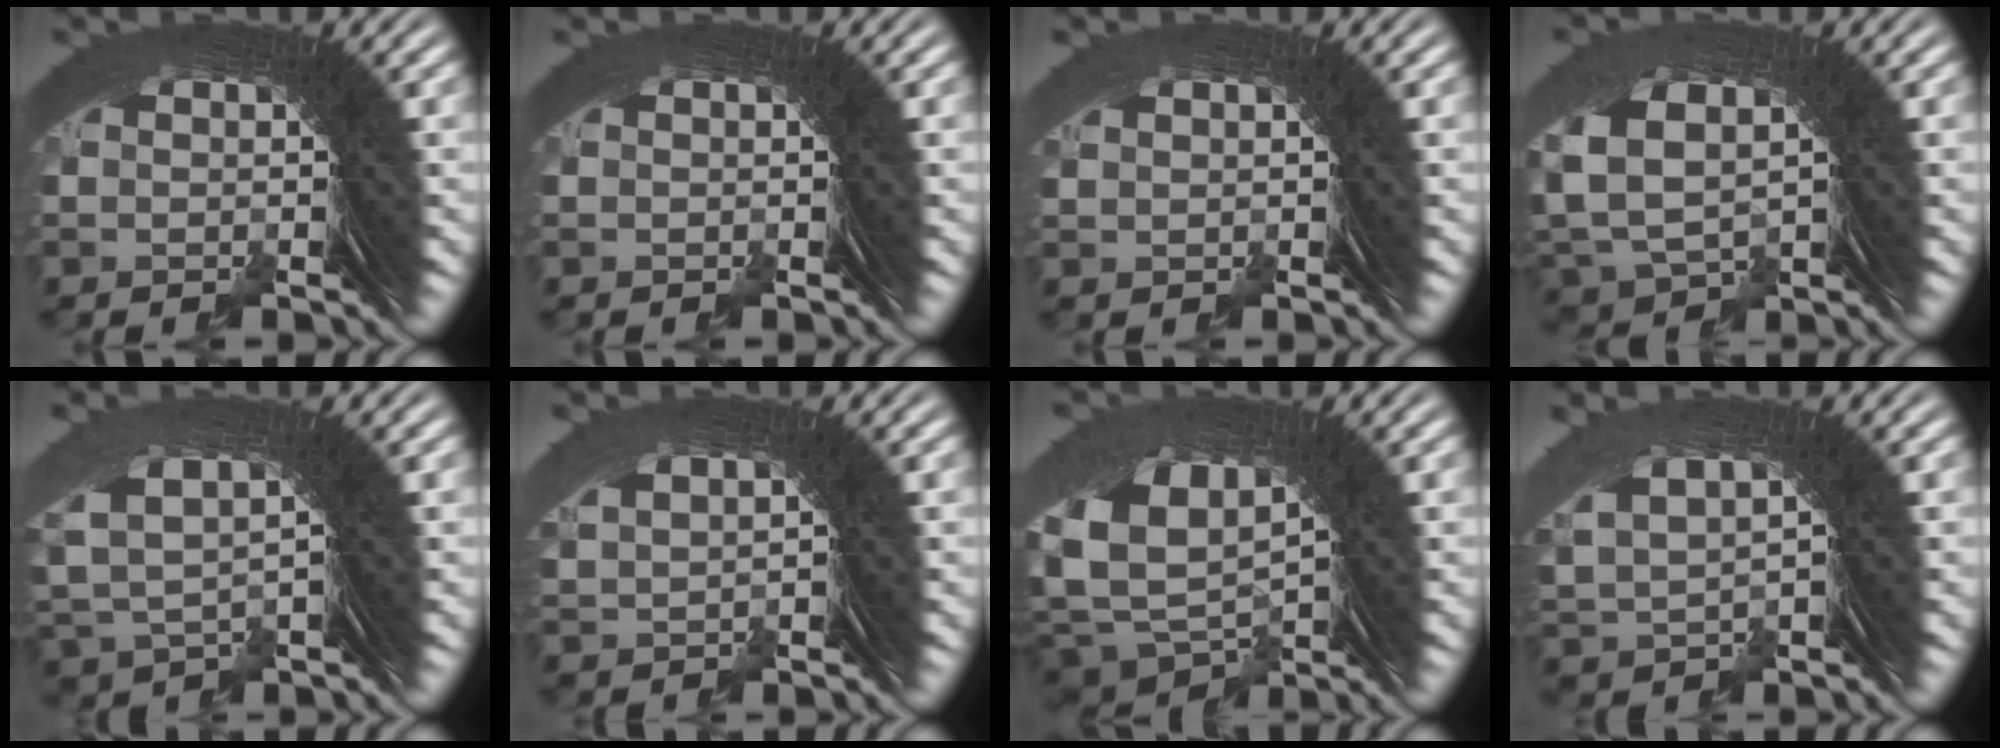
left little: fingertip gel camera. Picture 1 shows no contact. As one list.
[{"total": 0.0}, {"total": 0.7, "force": [0.5, -0.4, -0.3], "torque": [0.016, 0.002, 0.013]}, {"total": 5.8, "force": [-0.1, 5.1, 2.8], "torque": [-0.096, -0.034, 0.016]}, {"total": 6.4, "force": [2.1, 4.7, 3.9], "torque": [-0.096, -0.001, 0.035]}, {"total": 1.7, "force": [1.1, 1.1, 0.6], "torque": [-0.015, 0.000, 0.031]}, {"total": 7.8, "force": [1.2, 6.0, 4.9], "torque": [-0.125, -0.033, 0.039]}, {"total": 5.8, "force": [2.3, 4.4, 3.1], "torque": [-0.080, 0.008, 0.039]}]